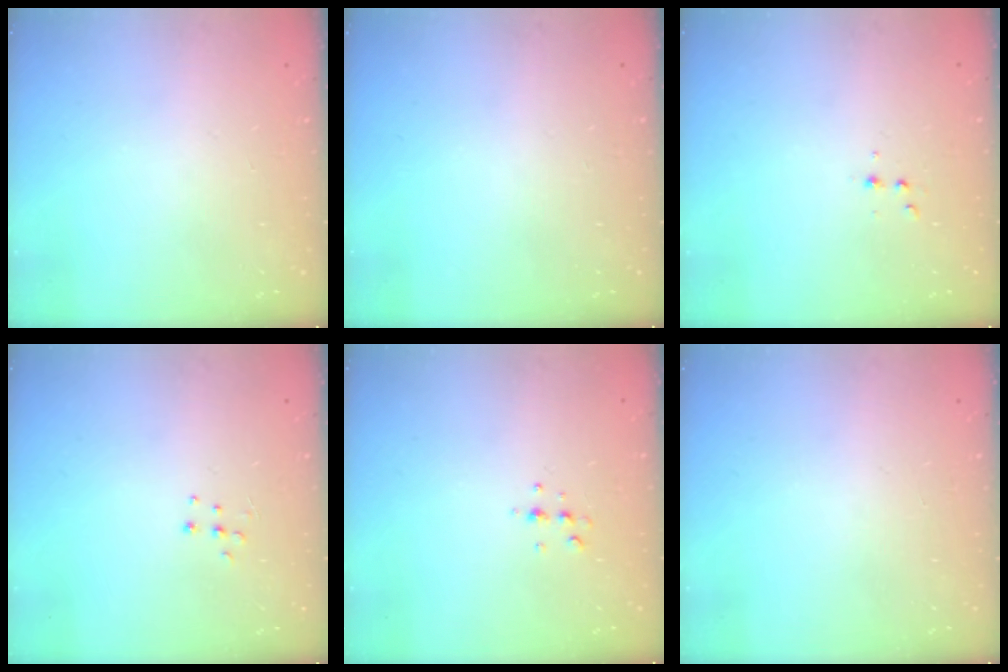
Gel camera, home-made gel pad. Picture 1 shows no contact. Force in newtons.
{"total": 0.0}
{"total": 2.9, "press": 2.7, "slide": 1.1}
{"total": 4.3, "press": 4.3, "slide": 0.4}
{"total": 4.7, "press": 4.6, "slide": 0.6}
{"total": 0.0}